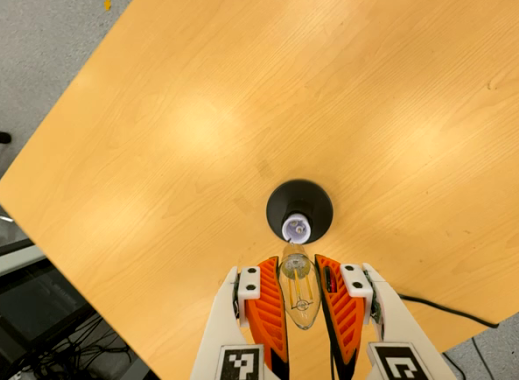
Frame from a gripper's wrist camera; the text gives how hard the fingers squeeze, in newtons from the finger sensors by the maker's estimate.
{"total": 20.5, "left": 22.0, "right": 19.0}